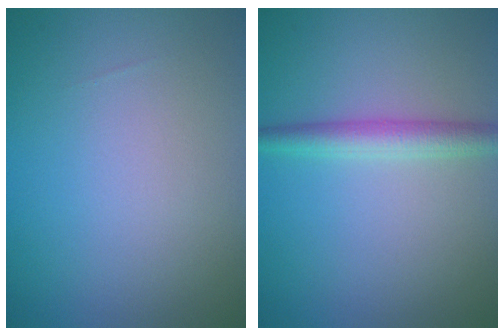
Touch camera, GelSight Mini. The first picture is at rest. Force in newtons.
{"total": 2.7, "press": 2.7, "slide": 0.1}